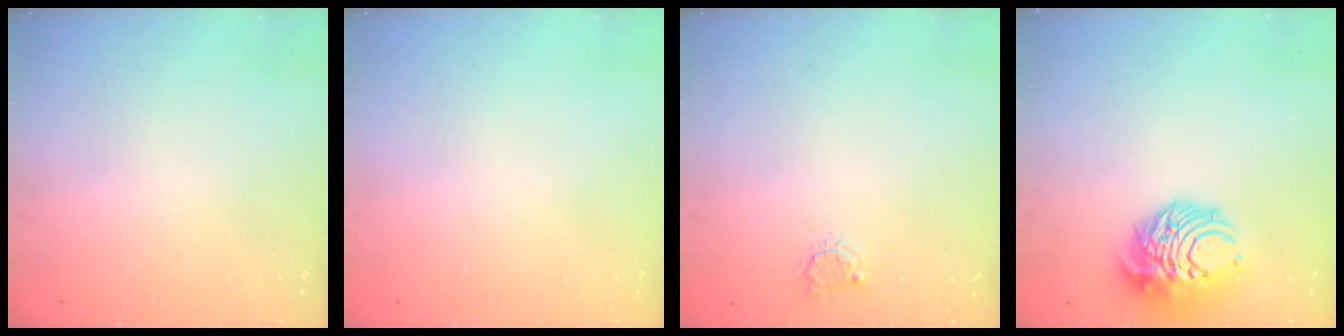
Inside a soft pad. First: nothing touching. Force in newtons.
{"total": 0.0}
{"total": 3.0, "press": 3.0, "slide": 0.4}
{"total": 11.0, "press": 10.9, "slide": 0.9}